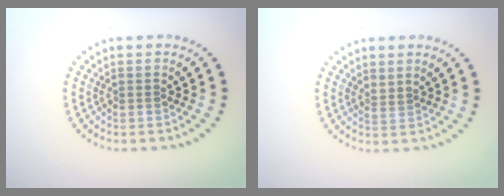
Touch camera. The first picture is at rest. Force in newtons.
{"total": 0.5, "press": 0.2, "slide": 0.5}